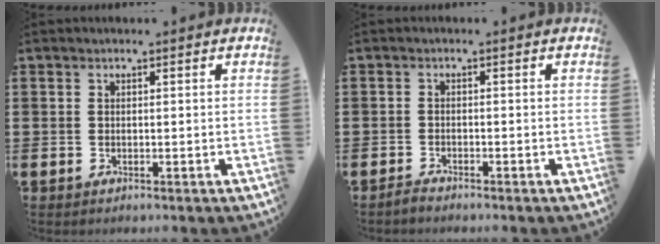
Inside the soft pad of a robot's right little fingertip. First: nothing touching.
{"total": 0.8, "force": [-0.8, 0.1, 0.2], "torque": [-0.006, 0.000, -0.016]}